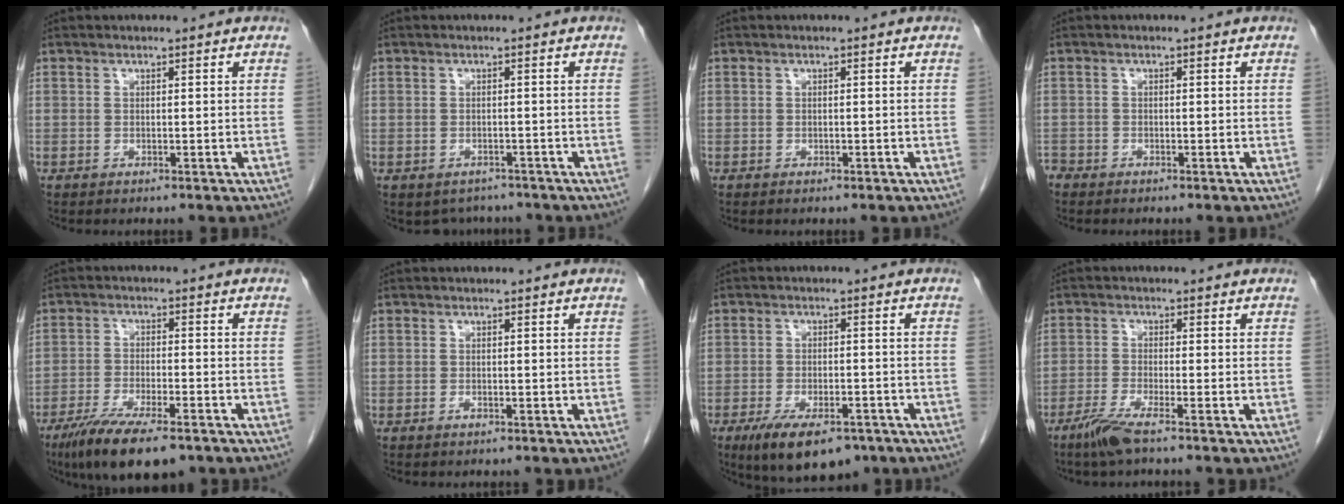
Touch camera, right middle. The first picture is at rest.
{"total": 4.4, "force": [-3.5, 2.5, 0.5], "torque": [0.001, 0.008, -0.046]}
{"total": 0.6, "force": [-0.3, 0.4, 0.3], "torque": [-0.007, 0.000, -0.004]}
{"total": 1.6, "force": [-1.4, 0.8, 0.2], "torque": [-0.009, 0.000, -0.025]}
{"total": 11.9, "force": [-8.3, 2.9, 8.0], "torque": [-0.131, -0.022, -0.135]}
{"total": 0.6, "force": [-0.3, 0.3, 0.4], "torque": [-0.010, 0.001, -0.004]}
{"total": 10.8, "force": [-7.3, 4.4, 6.6], "torque": [-0.108, -0.008, -0.111]}
{"total": 4.2, "force": [-3.0, 0.0, 3.0], "torque": [-0.068, -0.010, -0.063]}